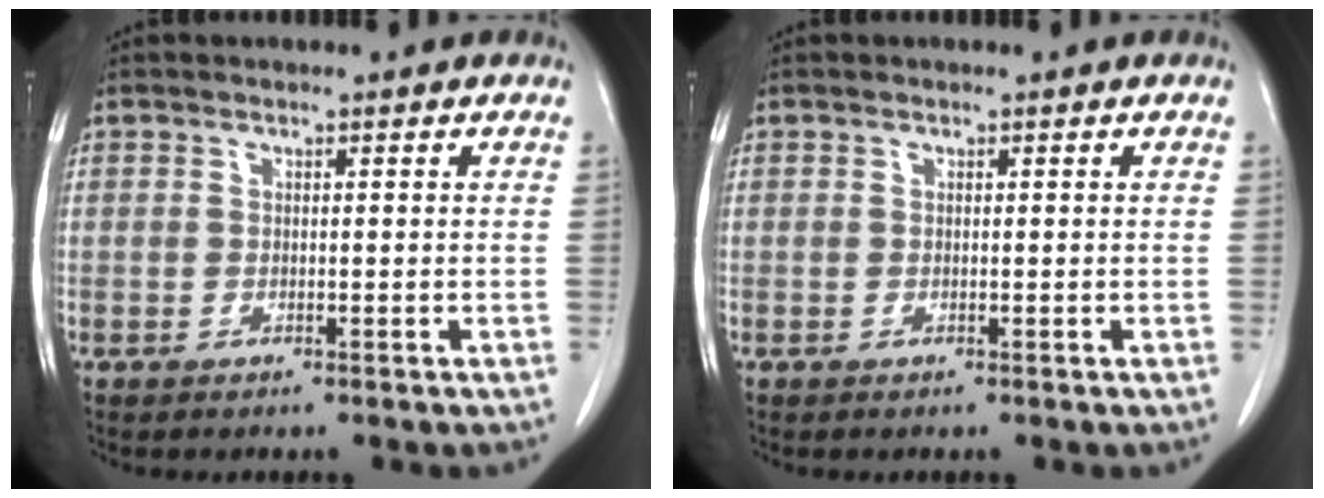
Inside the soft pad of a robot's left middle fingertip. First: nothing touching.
{"total": 0.0}